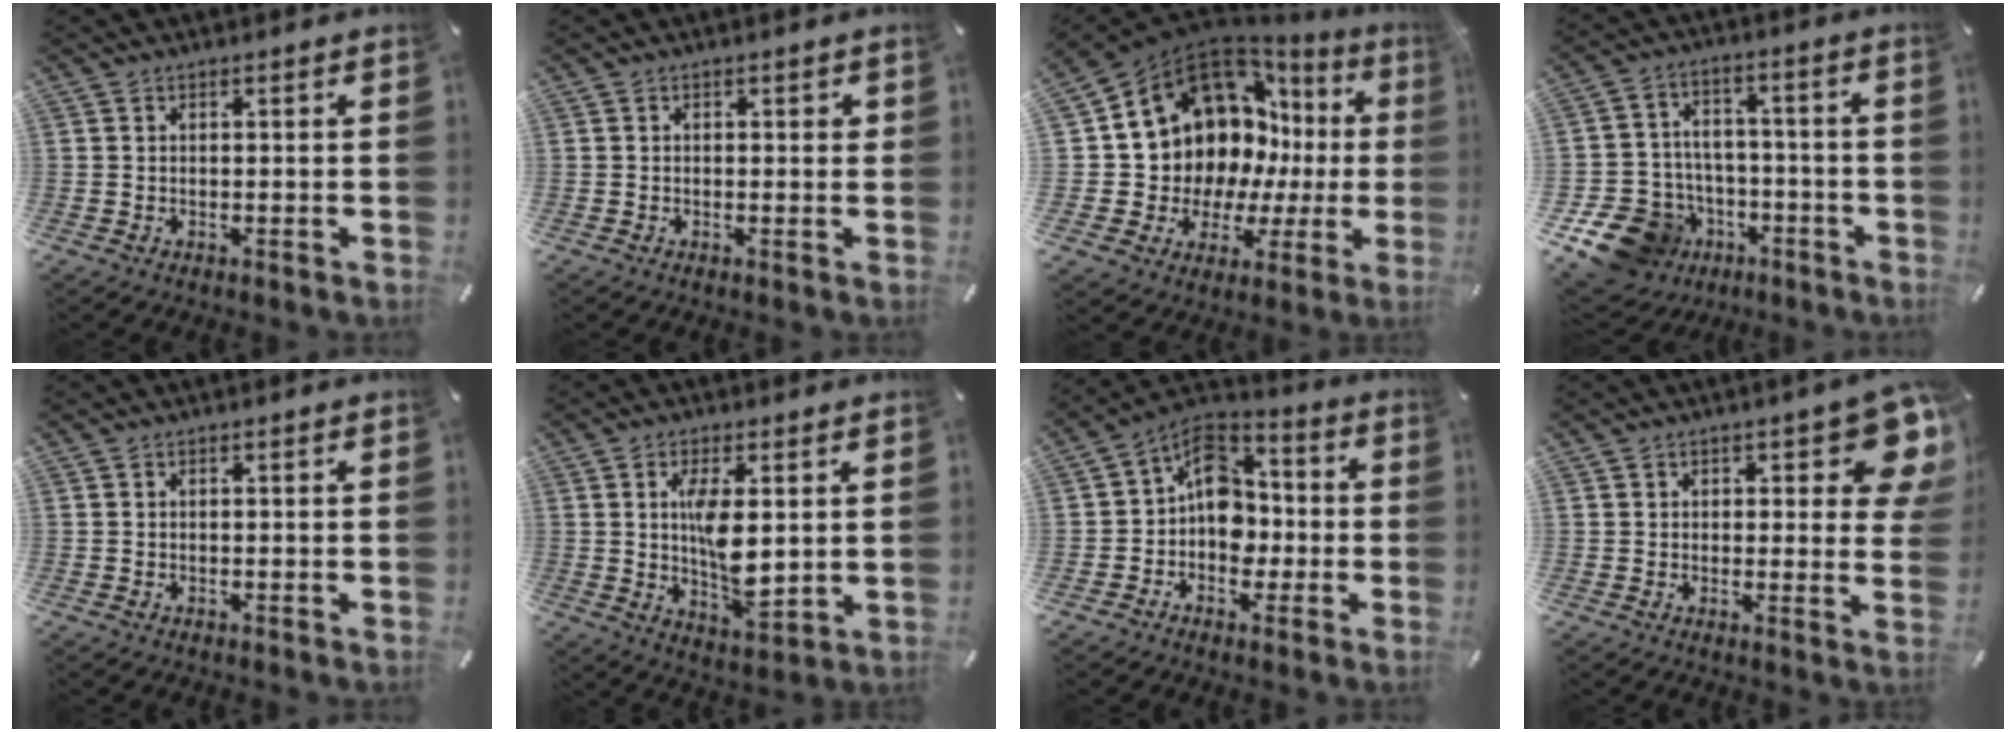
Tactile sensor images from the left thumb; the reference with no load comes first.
{"total": 1.0, "force": [0.1, 0.5, 0.9], "torque": [-0.018, 0.004, 0.000]}
{"total": 16.9, "force": [6.8, 13.4, 7.8], "torque": [-0.126, -0.083, 0.149]}
{"total": 13.8, "force": [-6.8, 11.1, 4.5], "torque": [-0.083, 0.043, -0.112]}
{"total": 0.0}
{"total": 9.7, "force": [1.6, 4.1, 8.6], "torque": [-0.167, -0.017, 0.021]}
{"total": 10.7, "force": [-1.4, 9.0, 5.7], "torque": [-0.094, 0.012, -0.024]}
{"total": 9.8, "force": [4.4, 4.2, 7.7], "torque": [-0.083, -0.024, 0.074]}